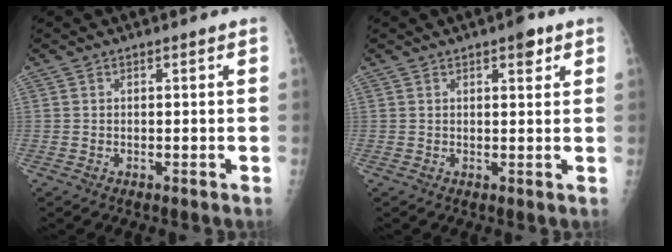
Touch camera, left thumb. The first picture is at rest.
{"total": 3.3, "force": [1.9, 1.3, 2.3], "torque": [-0.020, -0.005, 0.022]}